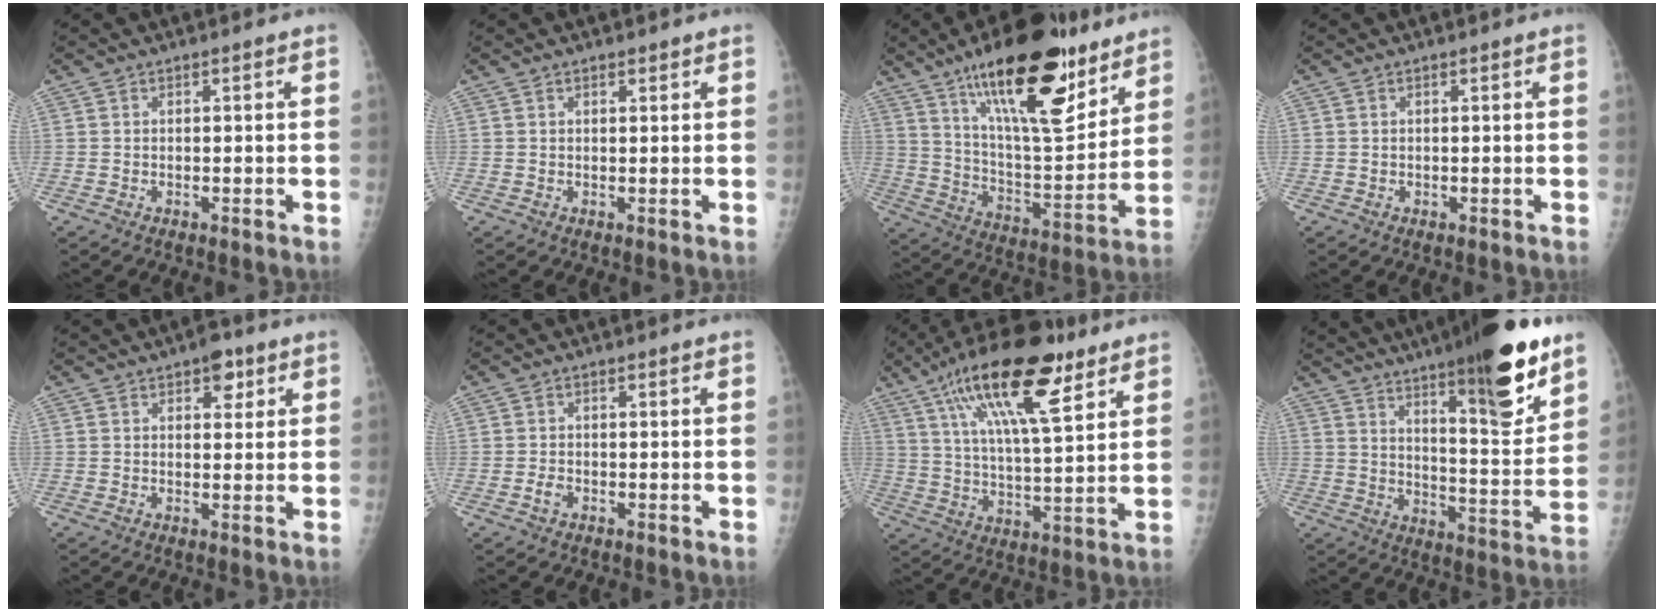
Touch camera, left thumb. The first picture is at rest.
{"total": 1.1, "force": [0.8, 0.6, 0.5], "torque": [-0.002, -0.003, 0.009]}
{"total": 26.0, "force": [16.1, 8.7, 18.5], "torque": [-0.260, -0.067, 0.266]}
{"total": 0.0}
{"total": 4.6, "force": [2.5, 2.5, 2.9], "torque": [-0.014, -0.007, 0.027]}
{"total": 1.5, "force": [-0.7, 1.0, 0.9], "torque": [-0.016, 0.002, -0.014]}
{"total": 20.8, "force": [11.2, 6.7, 16.2], "torque": [-0.264, -0.023, 0.188]}
{"total": 23.2, "force": [14.9, 4.6, 17.1], "torque": [-0.227, -0.073, 0.231]}